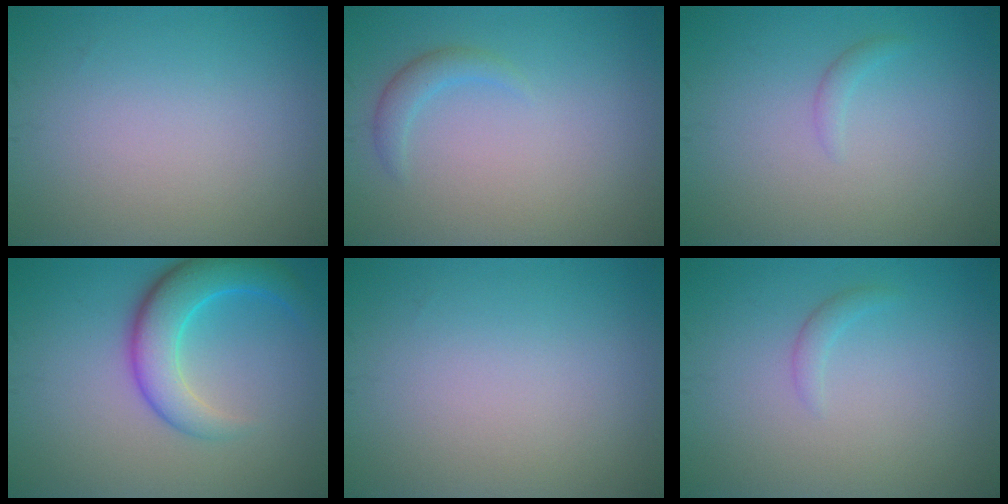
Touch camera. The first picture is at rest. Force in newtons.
{"total": 1.5, "press": 1.5, "slide": 0.1}
{"total": 0.8, "press": 0.8, "slide": 0.0}
{"total": 5.7, "press": 5.7, "slide": 0.3}
{"total": 0.0}
{"total": 1.0, "press": 0.9, "slide": 0.2}